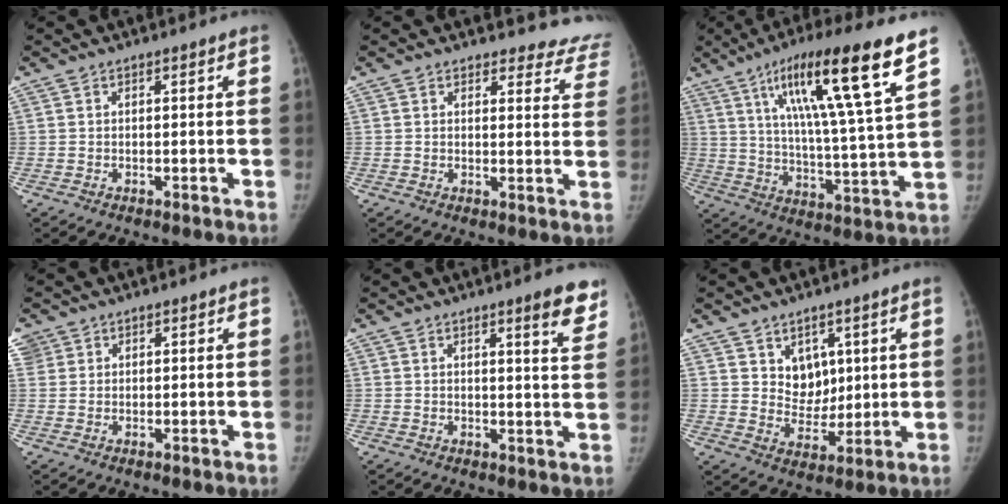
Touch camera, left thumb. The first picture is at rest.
{"total": 11.1, "force": [10.4, 4.0, 0.1], "torque": [0.062, -0.069, 0.081]}
{"total": 20.5, "force": [10.7, 2.1, 17.3], "torque": [-0.272, -0.037, 0.177]}
{"total": 2.5, "force": [1.5, 2.1, 0.0], "torque": [0.021, -0.004, 0.021]}
{"total": 6.5, "force": [4.4, 1.0, 4.7], "torque": [-0.047, -0.026, 0.055]}
{"total": 7.0, "force": [3.2, 5.4, 3.0], "torque": [-0.015, -0.025, 0.065]}